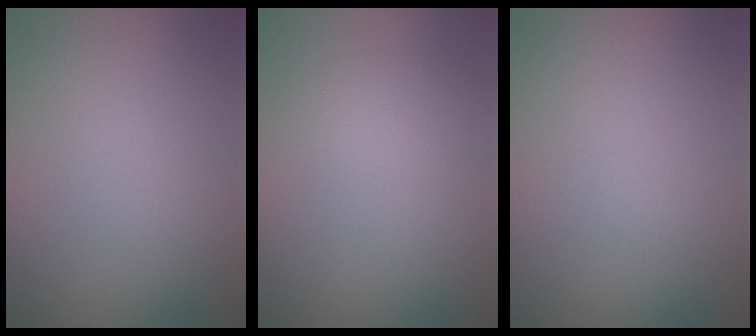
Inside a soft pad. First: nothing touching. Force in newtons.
{"total": 1.6, "press": 1.6, "slide": 0.0}
{"total": 0.0}